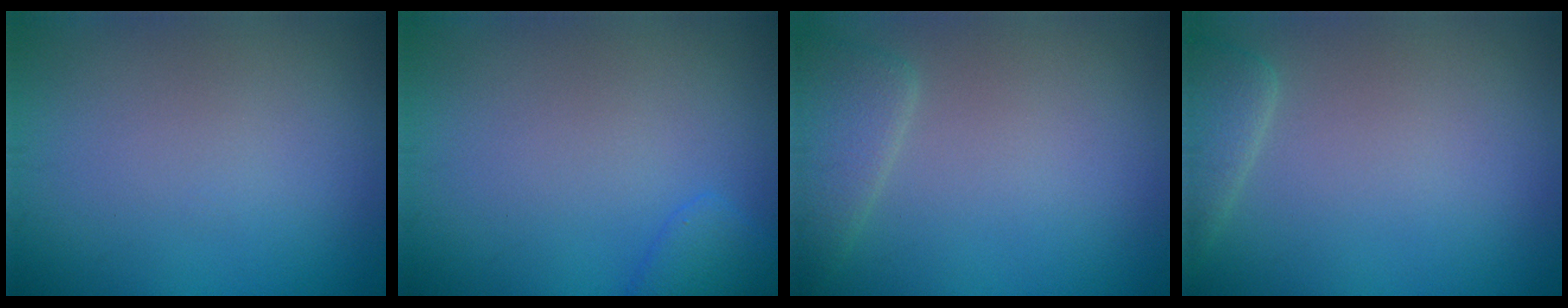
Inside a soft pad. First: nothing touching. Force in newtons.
{"total": 1.9, "press": 1.9, "slide": 0.1}
{"total": 2.6, "press": 2.6, "slide": 0.3}
{"total": 2.2, "press": 2.2, "slide": 0.2}